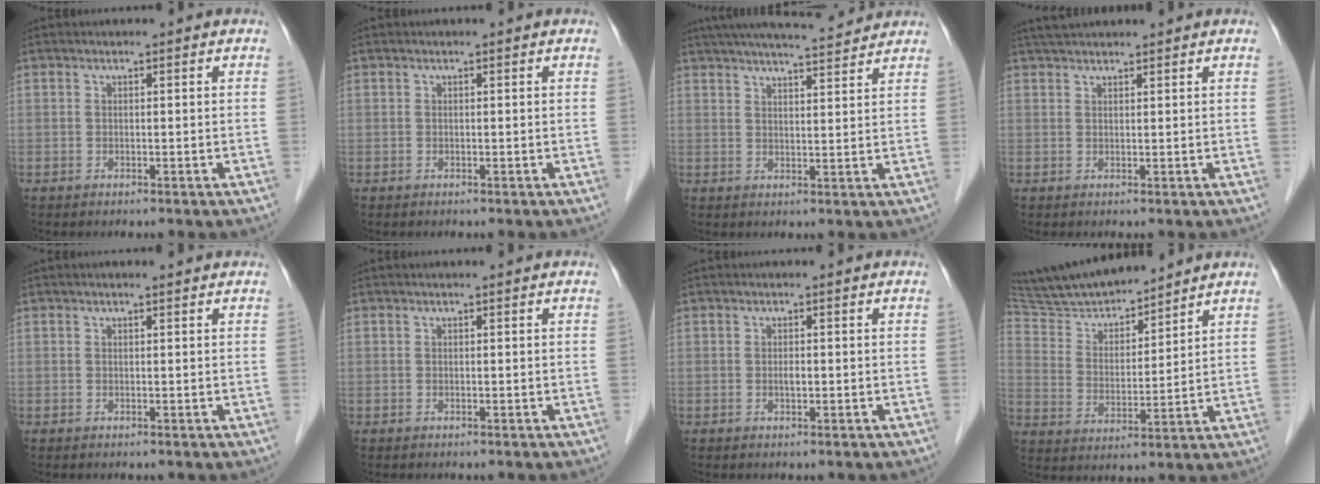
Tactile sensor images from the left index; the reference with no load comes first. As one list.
[{"total": 0.0}, {"total": 10.8, "force": [9.5, 1.0, 4.9], "torque": [-0.080, 0.005, 0.125]}, {"total": 2.4, "force": [1.8, 0.4, 1.5], "torque": [-0.019, 0.020, 0.029]}, {"total": 1.5, "force": [-1.5, 0.0, 0.3], "torque": [-0.004, -0.008, -0.032]}, {"total": 1.1, "force": [-1.1, 0.0, -0.1], "torque": [0.004, -0.008, -0.021]}, {"total": 2.4, "force": [-2.3, 0.2, 0.6], "torque": [-0.009, -0.016, -0.043]}, {"total": 11.1, "force": [10.2, 1.6, 4.1], "torque": [-0.078, -0.001, 0.192]}]